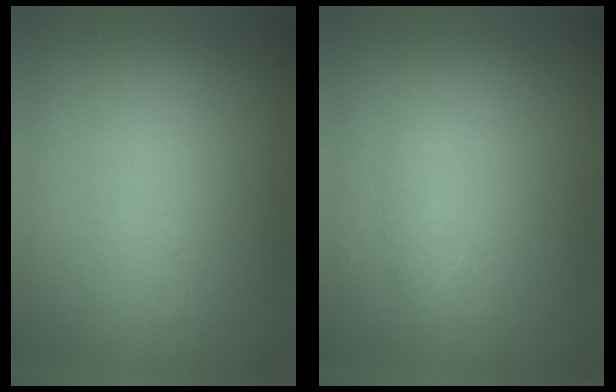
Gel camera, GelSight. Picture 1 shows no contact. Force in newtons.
{"total": 1.3}